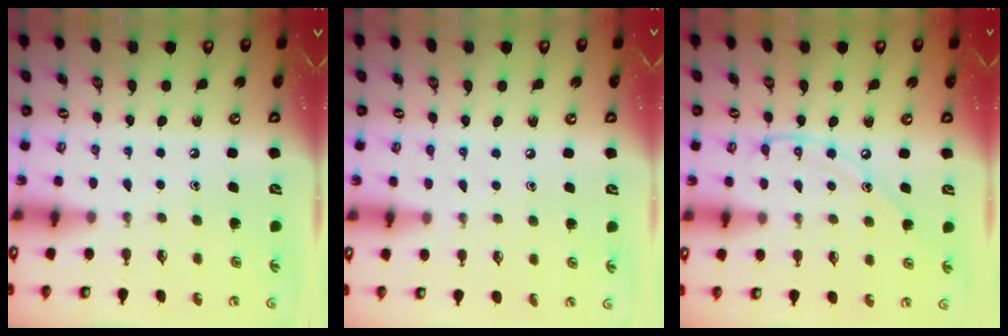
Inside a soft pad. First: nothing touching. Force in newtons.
{"total": 3.1, "press": 3.0, "slide": 0.9}
{"total": 10.0, "press": 9.9, "slide": 1.0}